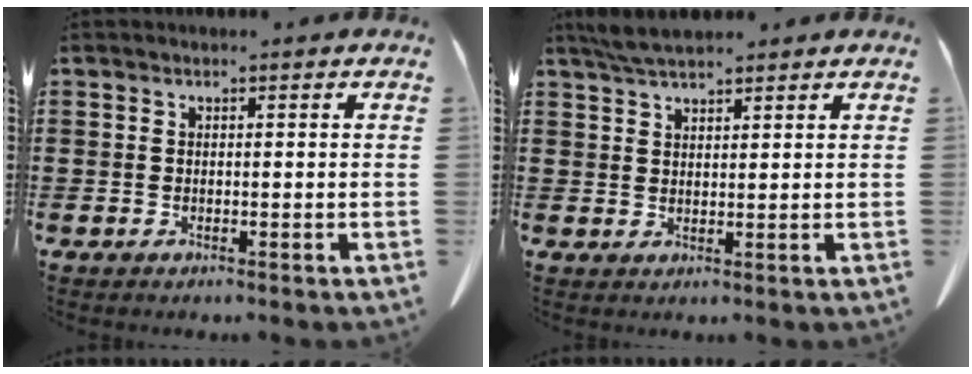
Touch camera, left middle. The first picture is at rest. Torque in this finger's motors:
{"motor_torque": [0.15, 0.10, 0.06, 0.05]}